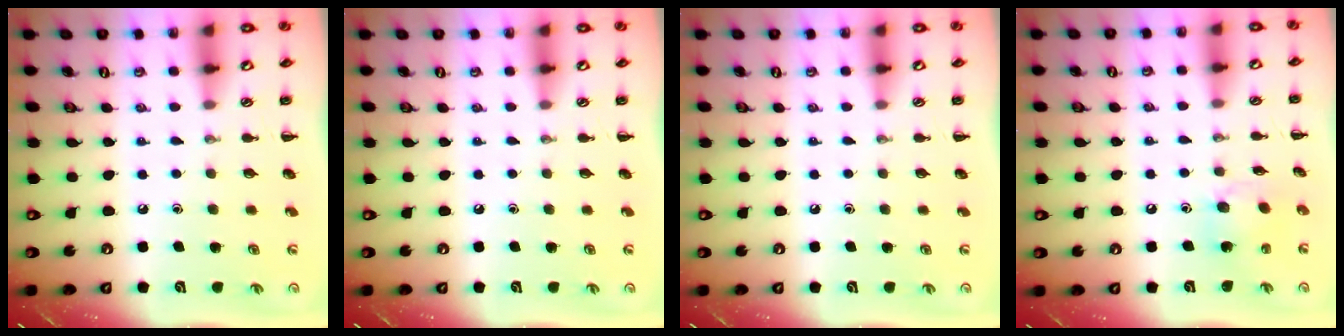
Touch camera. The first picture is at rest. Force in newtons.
{"total": 0.0}
{"total": 0.0}
{"total": 7.2, "press": 7.2, "slide": 0.5}